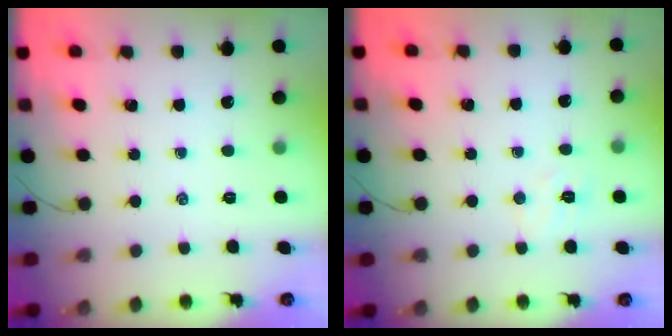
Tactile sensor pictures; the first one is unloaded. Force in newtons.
{"total": 4.6, "press": 4.5, "slide": 0.9}